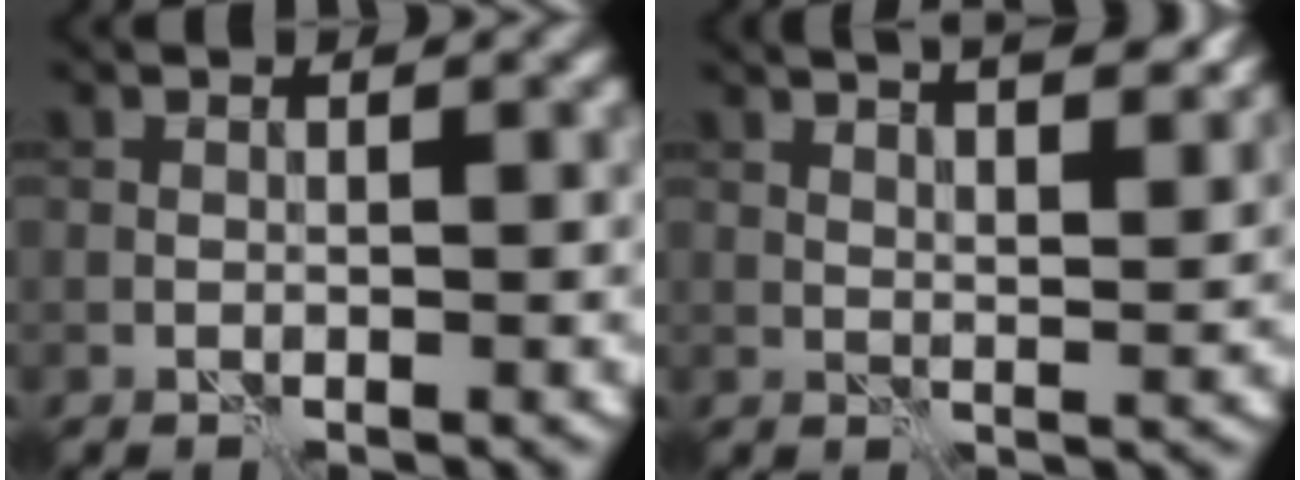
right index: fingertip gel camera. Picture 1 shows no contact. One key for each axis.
{"total": 8.8, "fx": 6.1, "fy": 3.2, "fz": 5.5, "tx": -0.049, "ty": 0.032, "tz": 0.052}